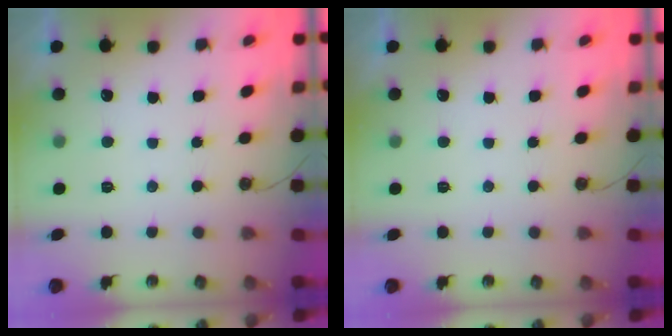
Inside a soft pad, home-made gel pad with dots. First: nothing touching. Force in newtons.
{"total": 0.0}